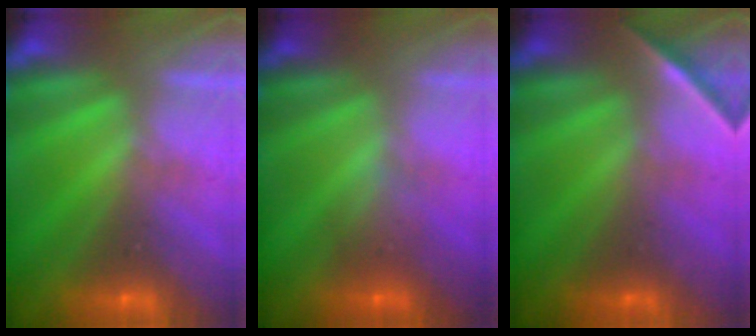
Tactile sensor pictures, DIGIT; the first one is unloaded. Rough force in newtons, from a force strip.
{"total": 1.6}
{"total": 1.7}